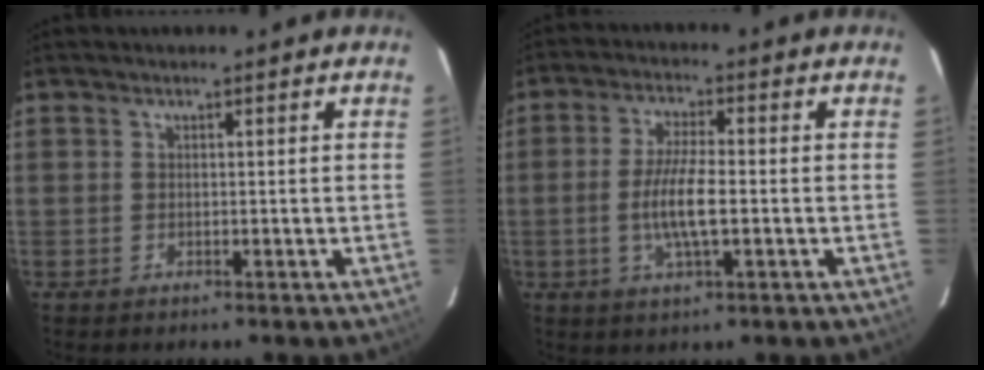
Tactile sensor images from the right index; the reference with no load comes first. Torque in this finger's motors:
{"motor_torque": [1.50, -0.36, 0.71, 0.19]}